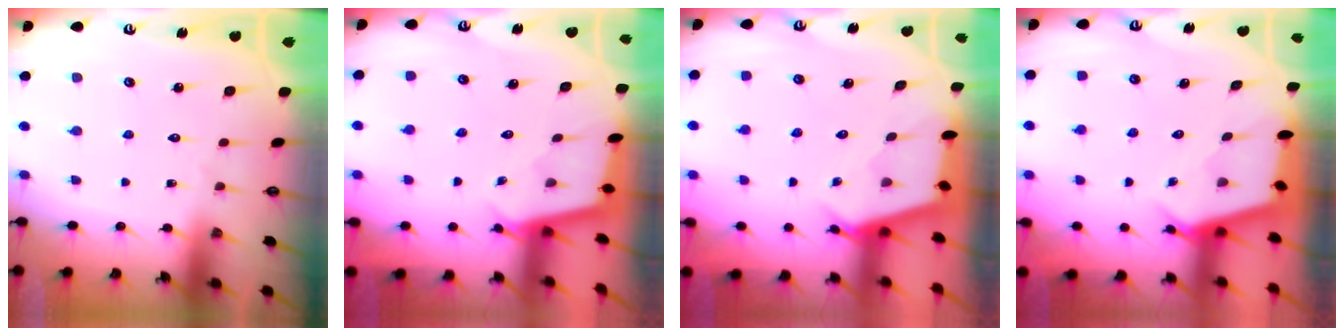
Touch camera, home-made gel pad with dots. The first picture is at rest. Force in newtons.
{"total": 2.1, "press": 2.1, "slide": 0.2}
{"total": 2.9, "press": 2.8, "slide": 0.3}
{"total": 2.9, "press": 2.9, "slide": 0.3}